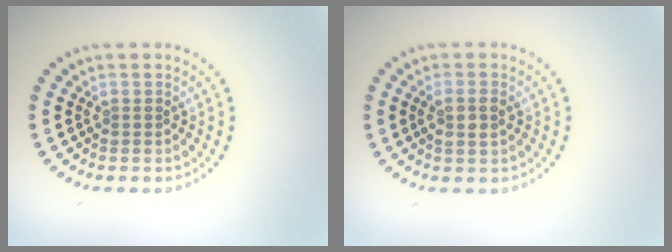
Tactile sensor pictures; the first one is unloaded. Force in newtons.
{"total": 1.9, "press": 1.8, "slide": 0.6}